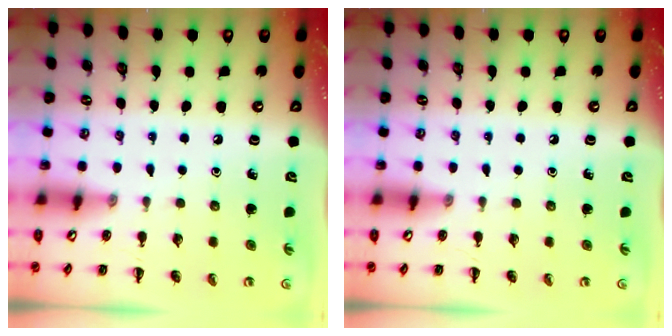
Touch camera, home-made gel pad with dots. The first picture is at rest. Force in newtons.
{"total": 0.0}